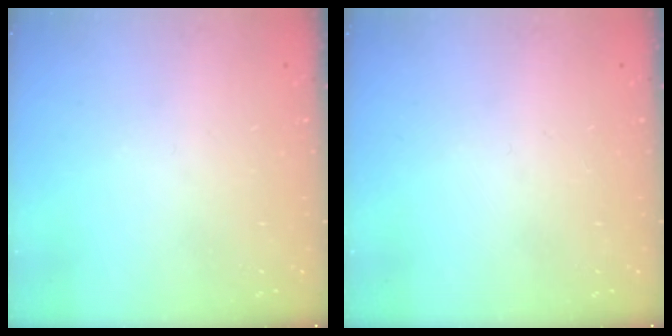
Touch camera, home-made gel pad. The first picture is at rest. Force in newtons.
{"total": 0.0}